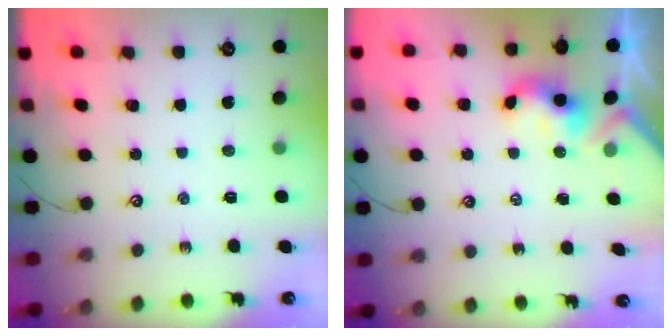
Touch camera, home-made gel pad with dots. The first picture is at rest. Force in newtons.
{"total": 3.6, "press": 3.6, "slide": 0.4}